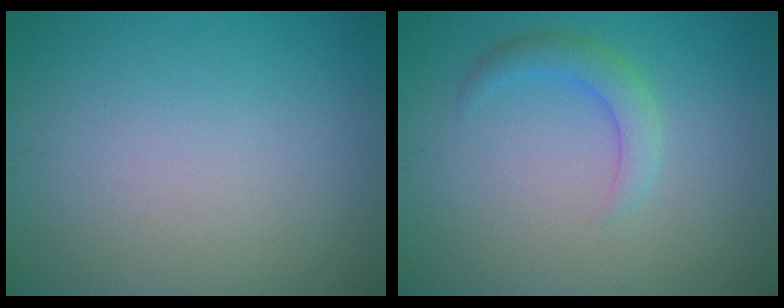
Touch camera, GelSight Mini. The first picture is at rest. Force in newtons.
{"total": 2.3, "press": 2.3, "slide": 0.1}